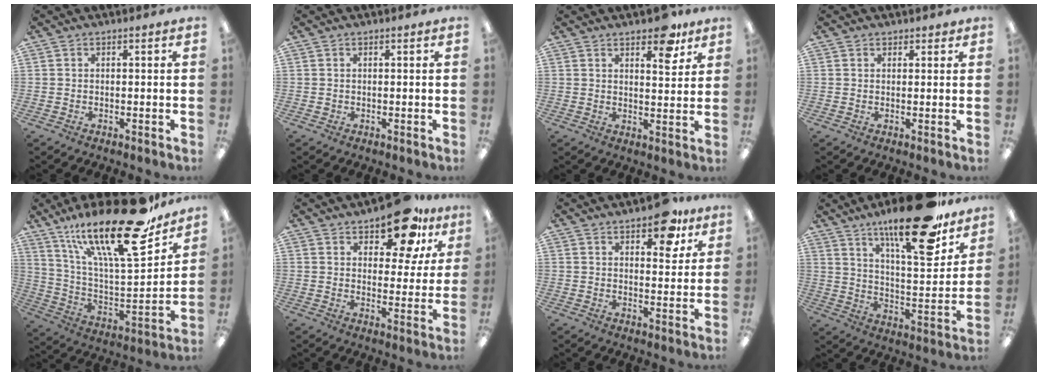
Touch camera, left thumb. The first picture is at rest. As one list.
[{"total": 0.6, "force": [0.3, 0.5, -0.1], "torque": [0.002, 0.004, 0.004]}, {"total": 7.7, "force": [5.8, 3.3, 3.9], "torque": [-0.034, -0.034, 0.095]}, {"total": 1.7, "force": [1.3, 1.1, 0.1], "torque": [0.007, -0.002, 0.022]}, {"total": 28.0, "force": [18.7, 7.8, 19.4], "torque": [-0.313, -0.117, 0.308]}, {"total": 13.8, "force": [10.1, 5.9, 7.3], "torque": [-0.102, -0.055, 0.174]}, {"total": 9.5, "force": [6.6, 4.3, 5.3], "torque": [-0.055, -0.031, 0.110]}, {"total": 24.1, "force": [17.1, 6.8, 15.5], "torque": [-0.232, -0.104, 0.275]}]